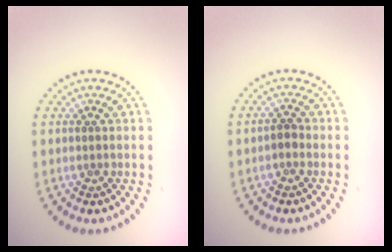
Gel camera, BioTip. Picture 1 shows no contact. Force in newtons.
{"total": 0.9, "press": 0.8, "slide": 0.4}